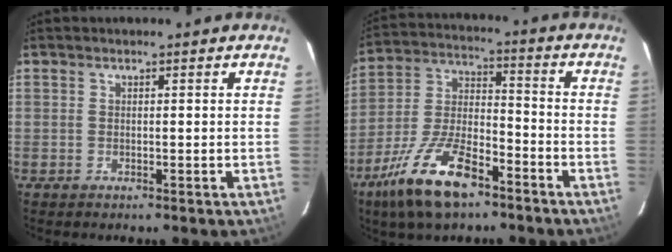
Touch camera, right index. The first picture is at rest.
{"total": 16.3, "force": [-10.4, 6.0, 11.0], "torque": [-0.235, -0.012, -0.192]}